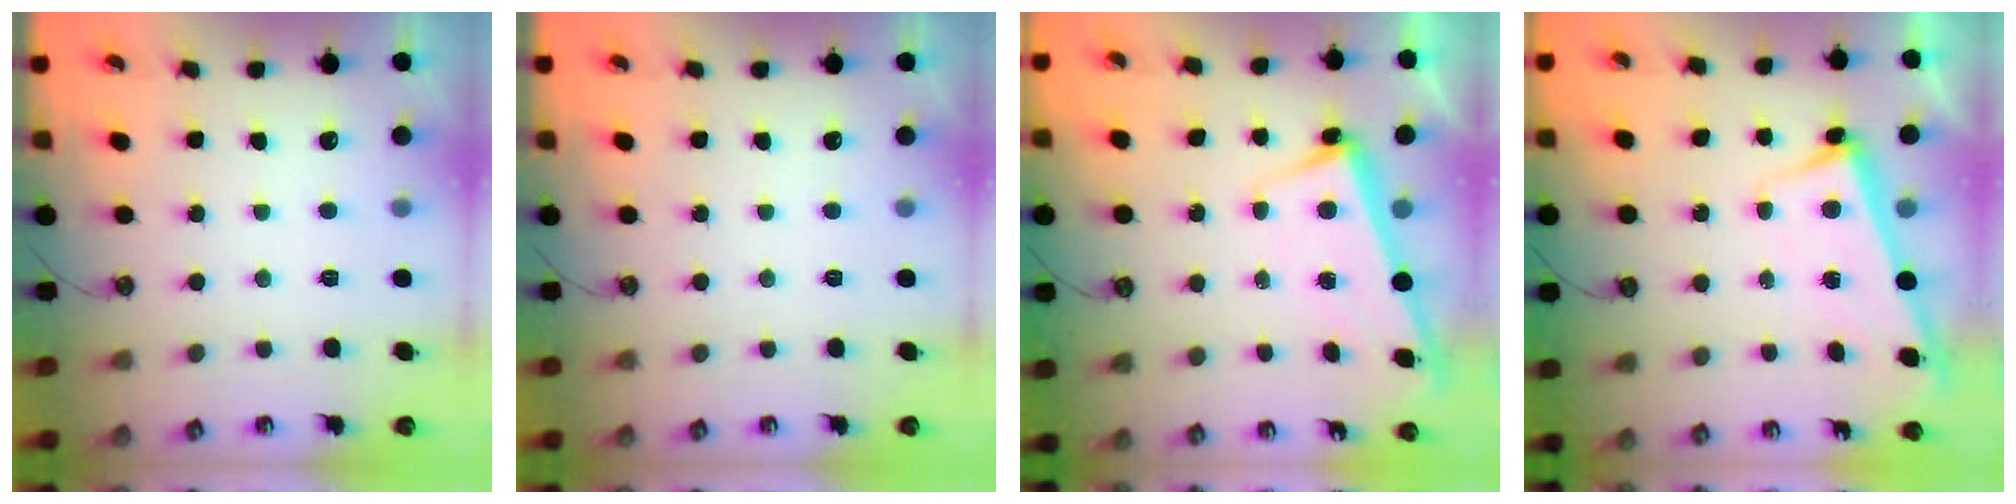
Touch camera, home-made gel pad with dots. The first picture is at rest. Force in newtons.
{"total": 0.0}
{"total": 2.4, "press": 2.3, "slide": 0.7}
{"total": 2.8, "press": 2.7, "slide": 0.4}